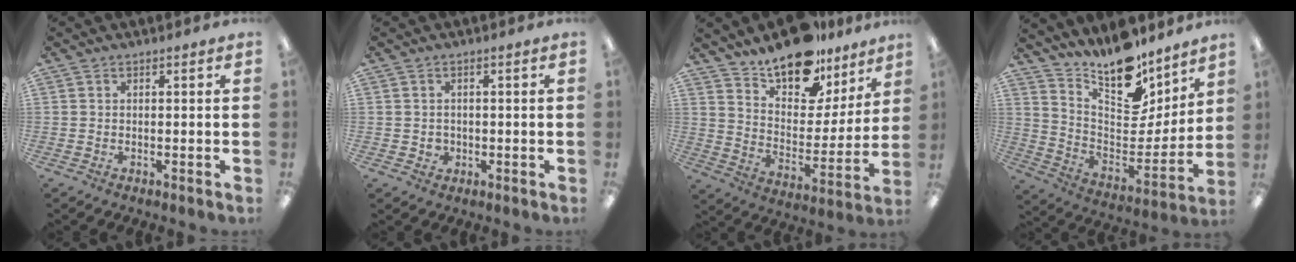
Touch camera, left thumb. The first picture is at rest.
{"total": 1.9, "force": [0.3, 1.8, 0.6], "torque": [-0.006, 0.000, 0.001]}
{"total": 16.7, "force": [13.7, 6.9, 6.4], "torque": [-0.109, -0.102, 0.243]}
{"total": 16.2, "force": [14.0, 5.7, 5.8], "torque": [-0.102, -0.121, 0.247]}